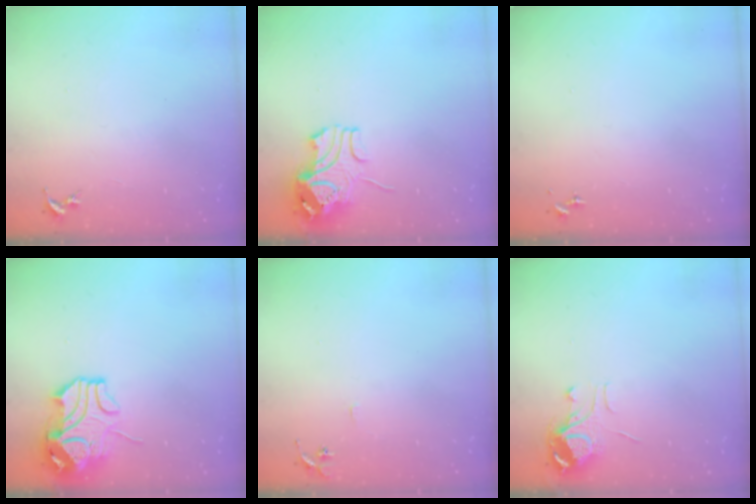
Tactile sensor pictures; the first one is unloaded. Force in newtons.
{"total": 9.1, "press": 9.0, "slide": 1.5}
{"total": 0.0}
{"total": 11.8, "press": 11.7, "slide": 1.5}
{"total": 5.2, "press": 5.2, "slide": 0.5}
{"total": 7.1, "press": 7.1, "slide": 0.5}